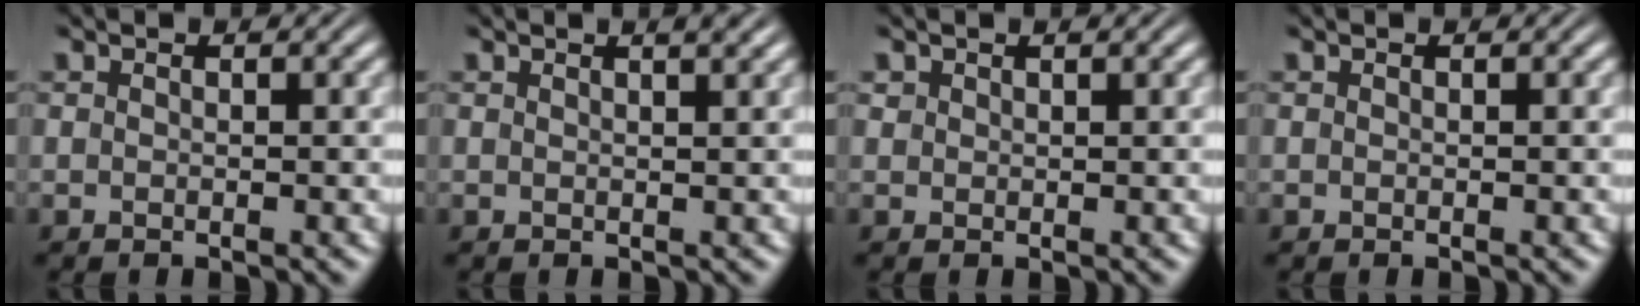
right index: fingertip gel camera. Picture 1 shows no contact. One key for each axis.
{"total": 1.3, "fx": 0.9, "fy": -0.2, "fz": 1.0, "tx": -0.006, "ty": 0.001, "tz": 0.013}
{"total": 0.7, "fx": 0.6, "fy": 0.3, "fz": 0.1, "tx": -0.006, "ty": -0.006, "tz": 0.017}
{"total": 0.0}